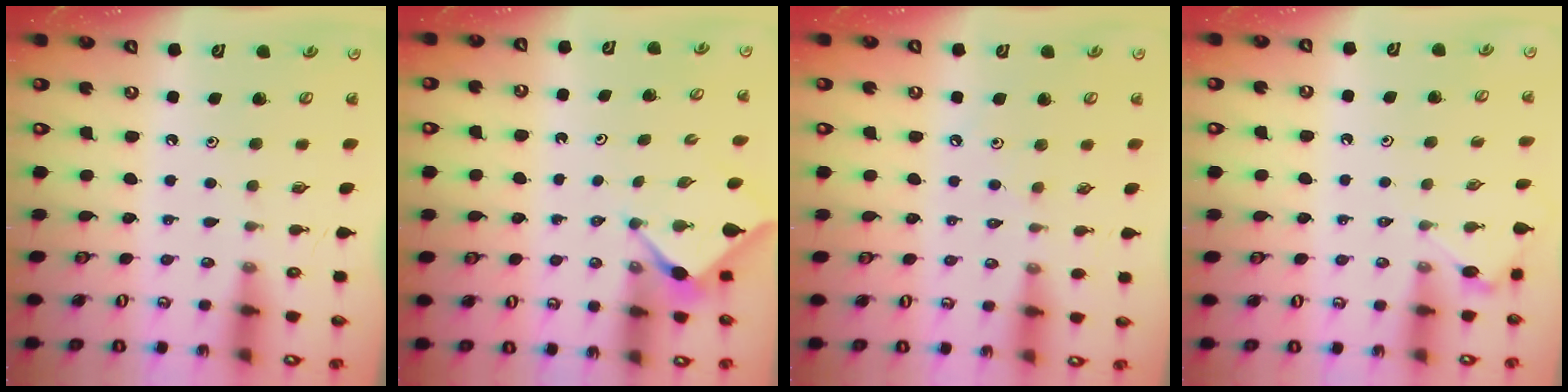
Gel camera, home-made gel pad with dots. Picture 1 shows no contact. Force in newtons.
{"total": 3.0, "press": 2.9, "slide": 0.3}
{"total": 2.8, "press": 2.8, "slide": 0.5}
{"total": 3.9, "press": 3.9, "slide": 0.4}